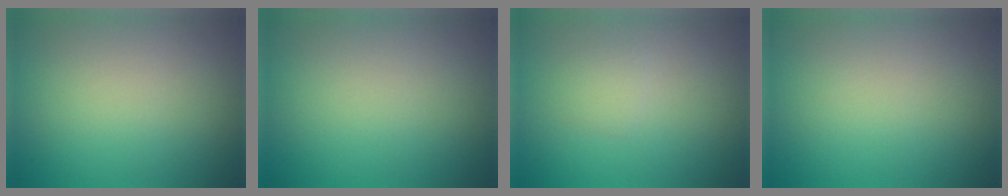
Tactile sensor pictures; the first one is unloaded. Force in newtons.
{"total": 0.0}
{"total": 1.1, "press": 1.0, "slide": 0.1}
{"total": 0.0}